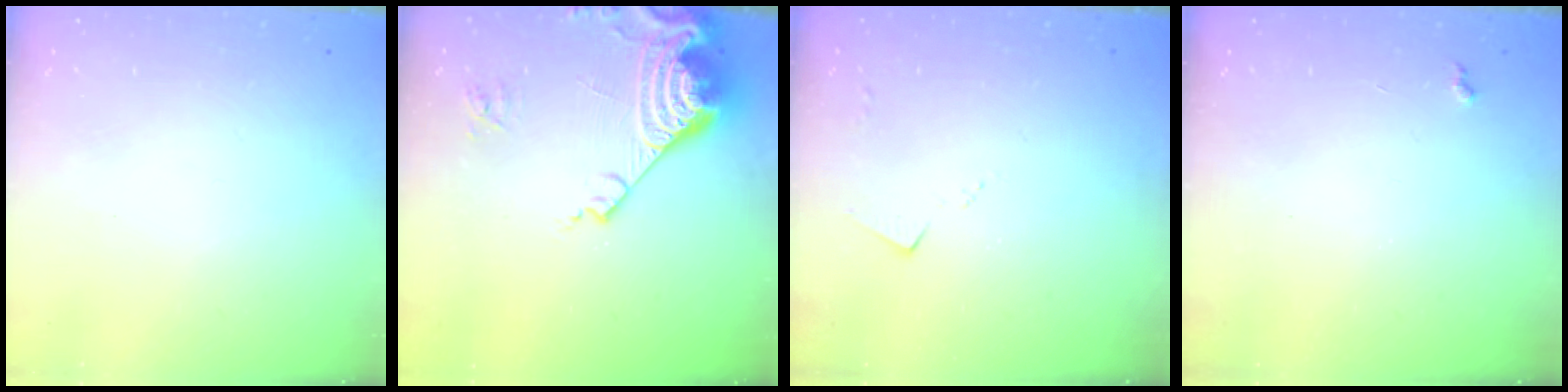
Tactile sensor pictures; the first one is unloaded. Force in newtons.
{"total": 16.0, "press": 15.9, "slide": 2.2}
{"total": 4.0, "press": 4.0, "slide": 0.4}
{"total": 5.5, "press": 5.5, "slide": 0.8}